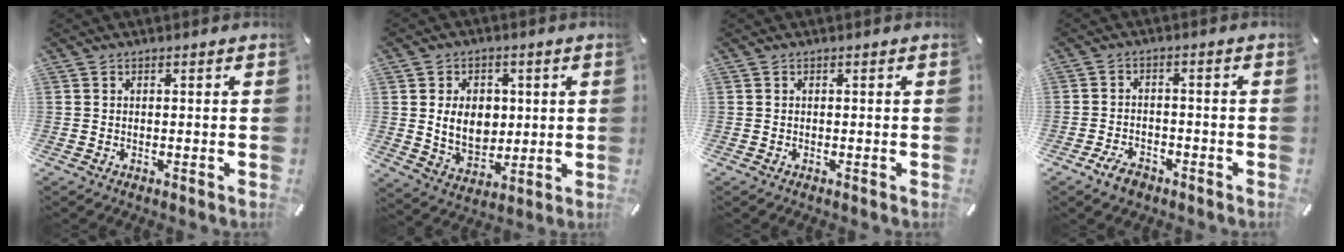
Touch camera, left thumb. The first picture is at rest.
{"total": 9.9, "force": [1.3, 7.9, 5.8], "torque": [-0.105, 0.004, 0.024]}
{"total": 0.0}
{"total": 4.8, "force": [-3.3, 2.7, 2.1], "torque": [-0.042, 0.019, -0.063]}